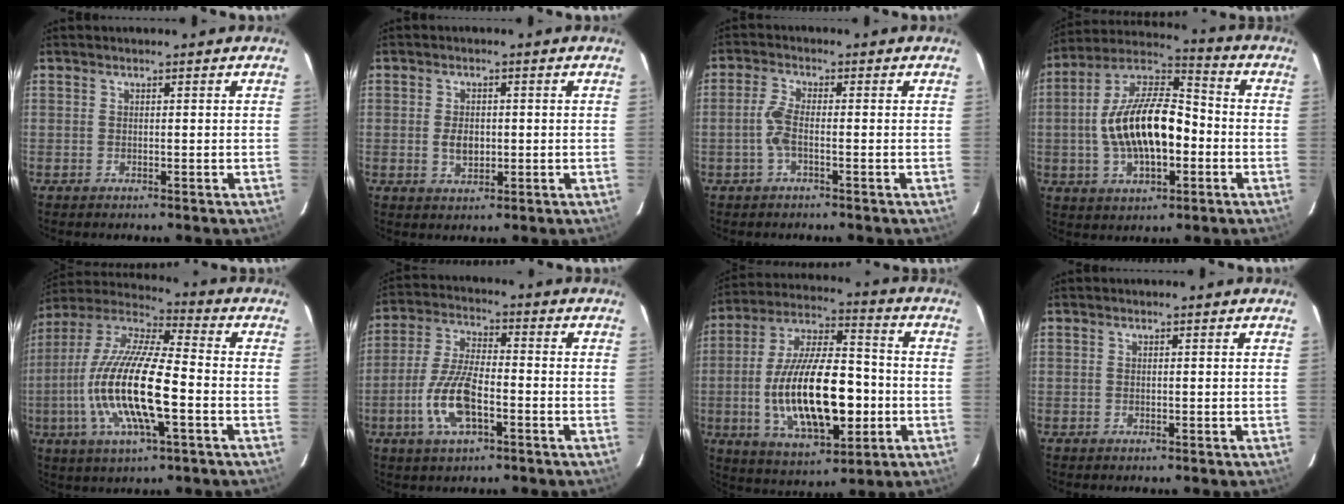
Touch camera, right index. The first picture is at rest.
{"total": 3.8, "force": [-0.4, 2.5, 2.8], "torque": [-0.051, -0.001, -0.005]}
{"total": 4.6, "force": [-1.4, 1.1, 4.2], "torque": [-0.100, 0.006, -0.031]}
{"total": 17.9, "force": [-2.6, 8.4, 15.6], "torque": [-0.298, 0.014, -0.046]}
{"total": 19.8, "force": [-4.4, 5.0, 18.7], "torque": [-0.372, -0.011, -0.091]}
{"total": 11.3, "force": [-4.2, 4.1, 9.7], "torque": [-0.208, -0.001, -0.079]}
{"total": 22.1, "force": [-4.1, 9.1, 19.7], "torque": [-0.380, 0.000, -0.058]}
{"total": 0.0}